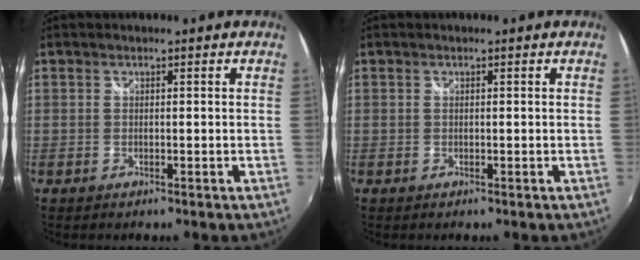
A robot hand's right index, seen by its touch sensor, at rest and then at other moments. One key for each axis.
{"total": 0.0}